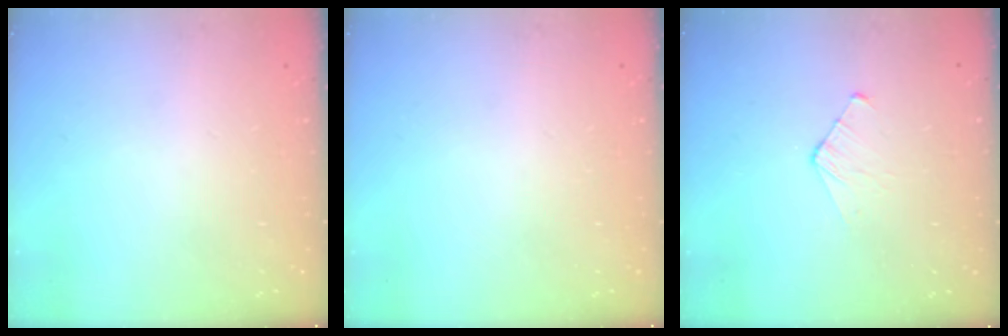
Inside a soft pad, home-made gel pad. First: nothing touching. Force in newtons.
{"total": 0.0}
{"total": 3.5, "press": 3.4, "slide": 0.3}